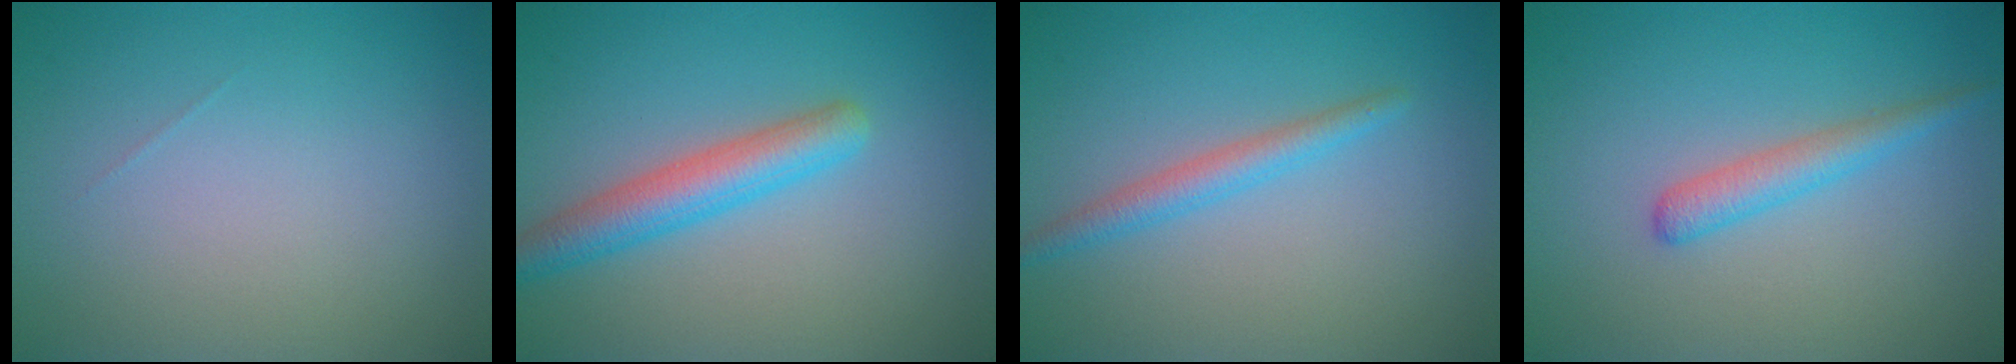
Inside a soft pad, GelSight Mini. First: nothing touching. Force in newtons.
{"total": 3.9, "press": 3.9, "slide": 0.2}
{"total": 2.2, "press": 2.2, "slide": 0.0}
{"total": 2.2, "press": 2.2, "slide": 0.0}